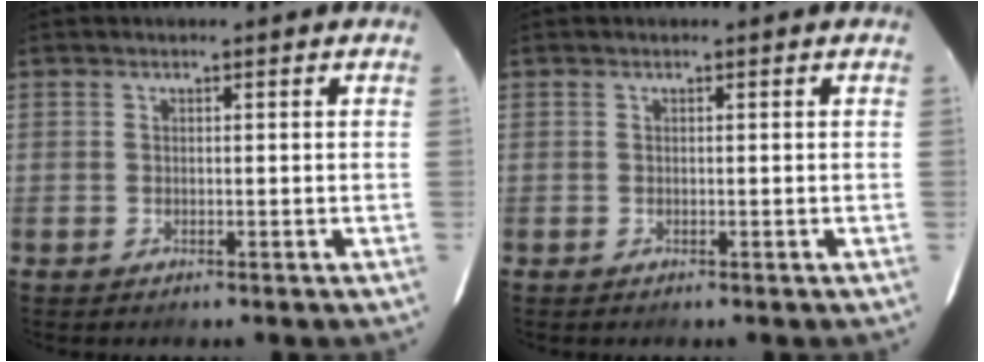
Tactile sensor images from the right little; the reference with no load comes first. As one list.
[{"total": 0.0}]